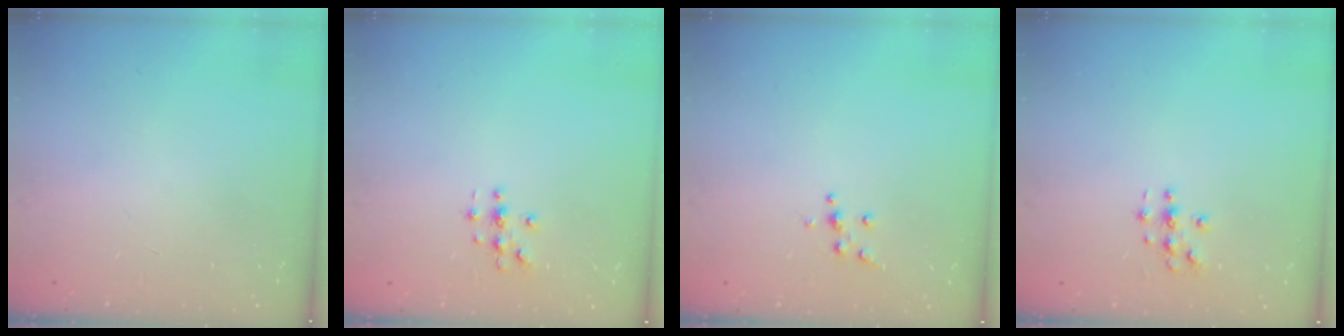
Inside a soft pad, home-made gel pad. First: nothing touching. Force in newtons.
{"total": 2.9, "press": 2.9, "slide": 0.3}
{"total": 4.5, "press": 4.5, "slide": 0.5}
{"total": 2.8, "press": 2.8, "slide": 0.3}